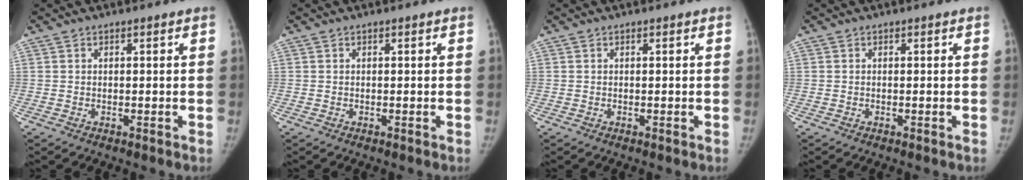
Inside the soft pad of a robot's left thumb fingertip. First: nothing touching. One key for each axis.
{"total": 0.0}
{"total": 0.0}
{"total": 0.0}